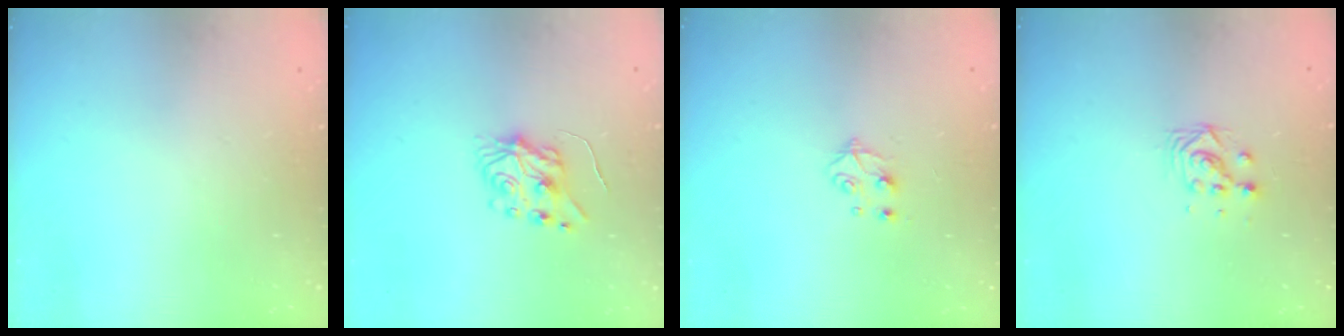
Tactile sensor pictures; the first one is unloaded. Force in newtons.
{"total": 6.0, "press": 6.0, "slide": 0.6}
{"total": 5.3, "press": 5.3, "slide": 0.3}
{"total": 4.6, "press": 4.6, "slide": 0.2}